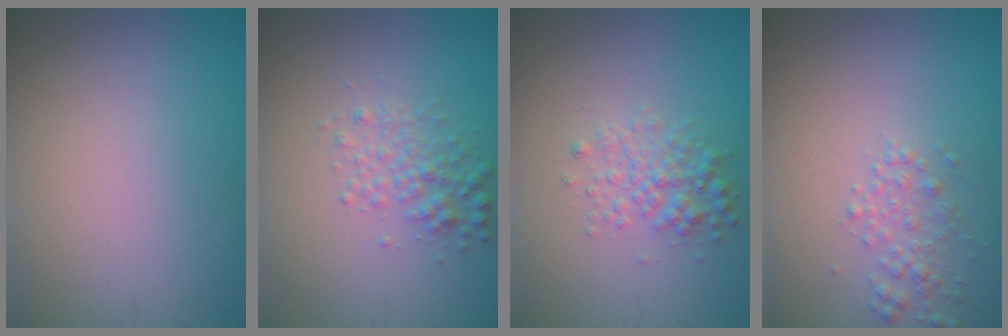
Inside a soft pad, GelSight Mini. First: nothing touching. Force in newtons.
{"total": 2.5, "press": 2.5, "slide": 0.0}
{"total": 2.5, "press": 2.5, "slide": 0.0}
{"total": 1.9, "press": 1.9, "slide": 0.1}